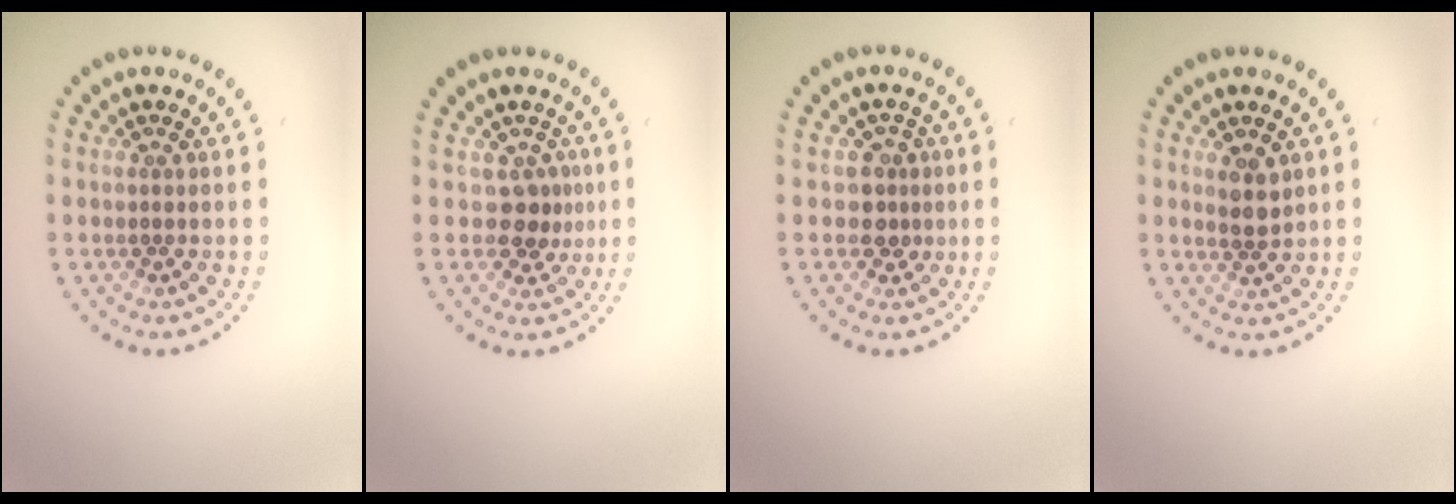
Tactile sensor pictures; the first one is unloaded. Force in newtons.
{"total": 2.3, "press": 1.6, "slide": 1.6}
{"total": 2.0, "press": 1.7, "slide": 1.1}
{"total": 2.0, "press": 1.8, "slide": 0.8}